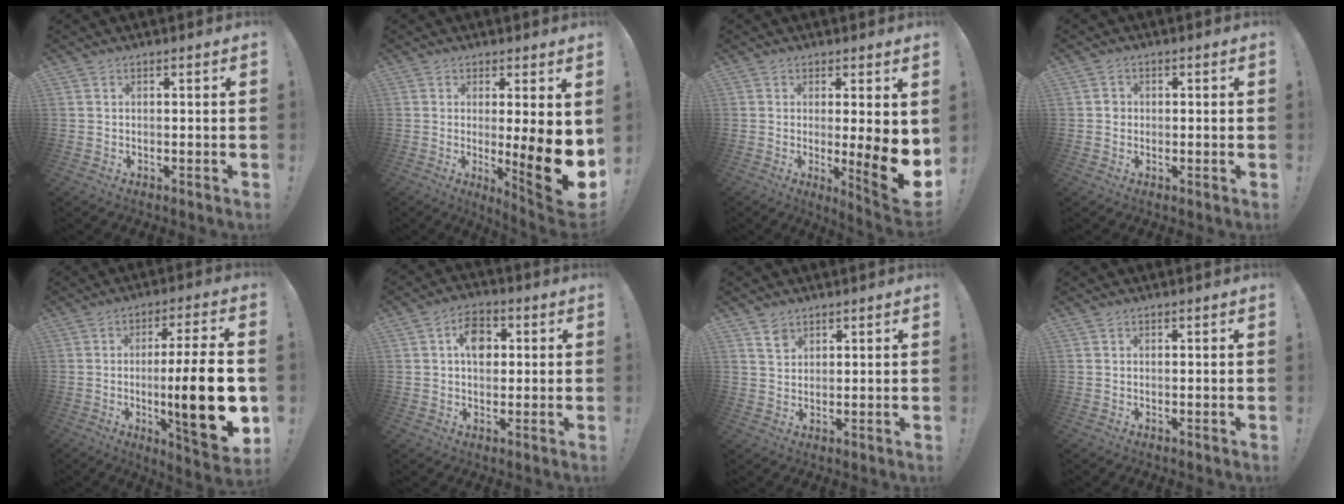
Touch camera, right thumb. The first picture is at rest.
{"total": 13.8, "force": [-1.7, 2.2, 13.5], "torque": [-0.170, -0.018, -0.018]}
{"total": 10.4, "force": [-1.4, 1.0, 10.3], "torque": [-0.133, -0.015, -0.018]}
{"total": 2.2, "force": [-0.5, 1.9, 0.9], "torque": [-0.012, 0.008, -0.011]}
{"total": 20.1, "force": [-3.1, 3.0, 19.6], "torque": [-0.298, 0.002, -0.043]}
{"total": 8.1, "force": [1.7, 5.8, 5.4], "torque": [-0.076, 0.006, 0.028]}
{"total": 3.7, "force": [2.6, 2.3, 1.2], "torque": [-0.006, -0.016, 0.047]}
{"total": 0.0}